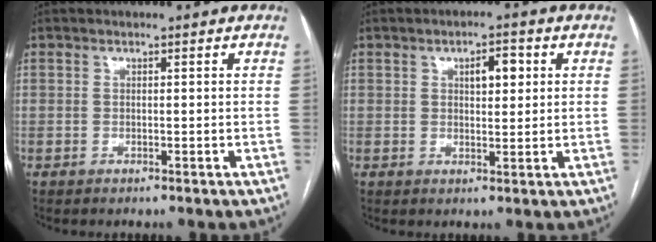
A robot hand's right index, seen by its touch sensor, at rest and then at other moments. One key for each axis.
{"total": 4.0, "fx": 1.3, "fy": 1.6, "fz": 3.4, "tx": -0.053, "ty": 0.008, "tz": 0.019}